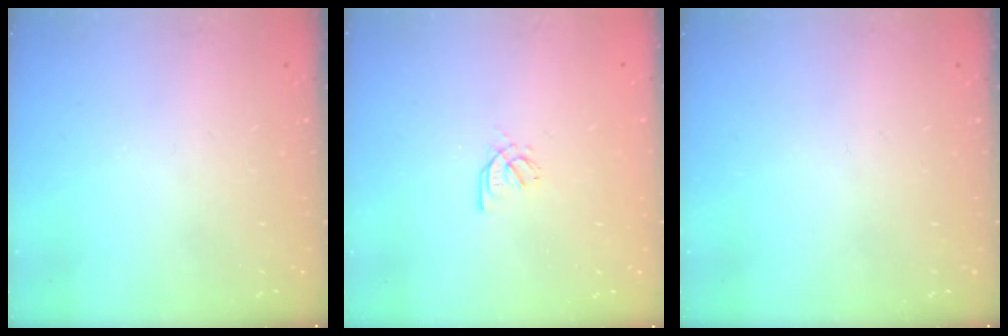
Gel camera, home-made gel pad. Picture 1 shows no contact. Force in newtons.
{"total": 1.7, "press": 1.6, "slide": 0.5}
{"total": 0.0}